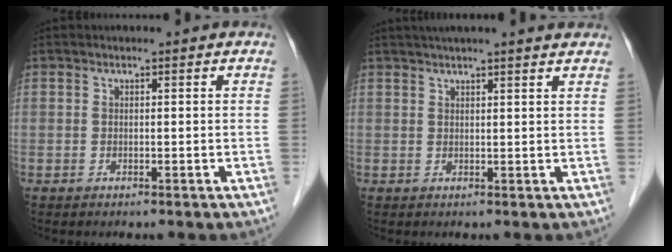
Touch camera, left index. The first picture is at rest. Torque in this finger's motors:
{"motor_torque": [1.02, -0.94, 0.59, 0.04]}